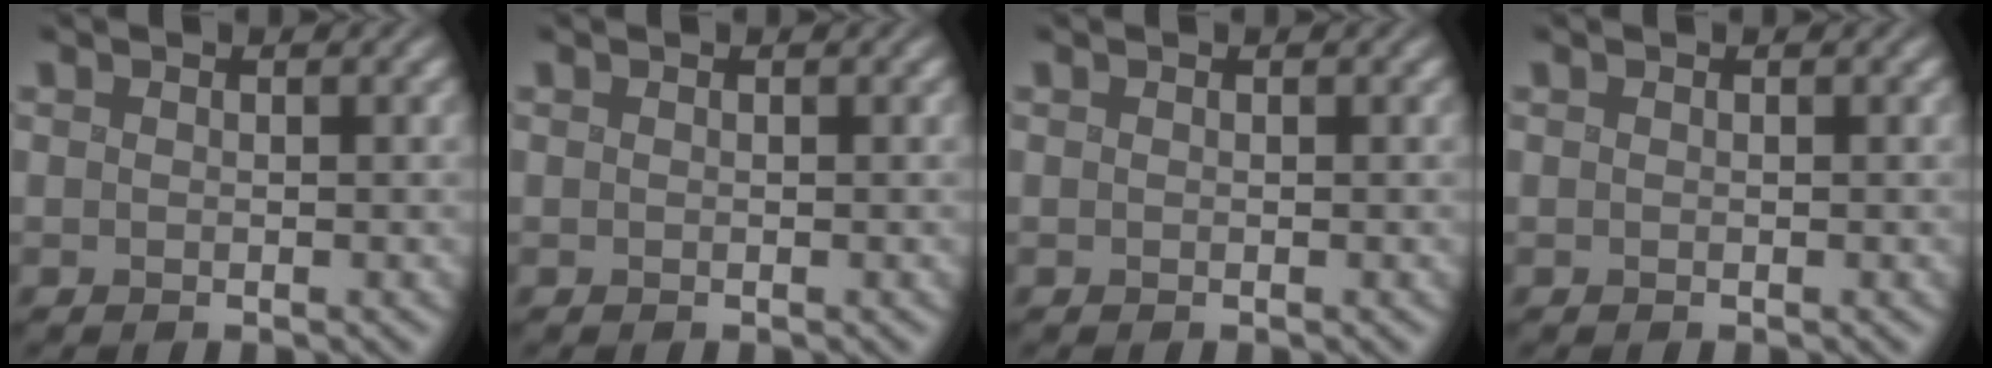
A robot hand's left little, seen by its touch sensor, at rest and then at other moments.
{"total": 0.0}
{"total": 0.0}
{"total": 0.0}